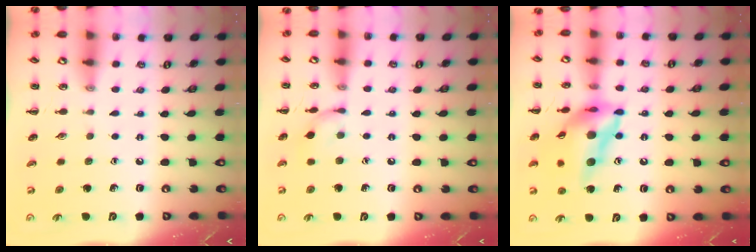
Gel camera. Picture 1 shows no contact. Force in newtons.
{"total": 7.4, "press": 7.4, "slide": 0.7}
{"total": 18.9, "press": 18.3, "slide": 4.9}